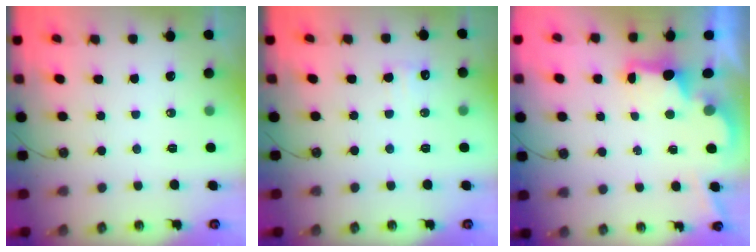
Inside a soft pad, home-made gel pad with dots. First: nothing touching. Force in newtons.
{"total": 6.0, "press": 5.9, "slide": 1.3}
{"total": 2.6, "press": 2.5, "slide": 0.7}